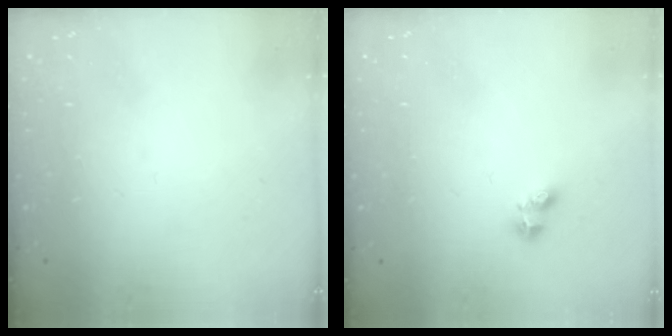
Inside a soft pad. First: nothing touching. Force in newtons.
{"total": 2.2, "press": 2.2, "slide": 0.5}